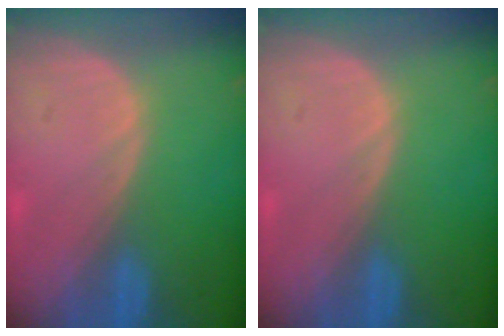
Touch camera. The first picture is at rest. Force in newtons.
{"total": 0.0}